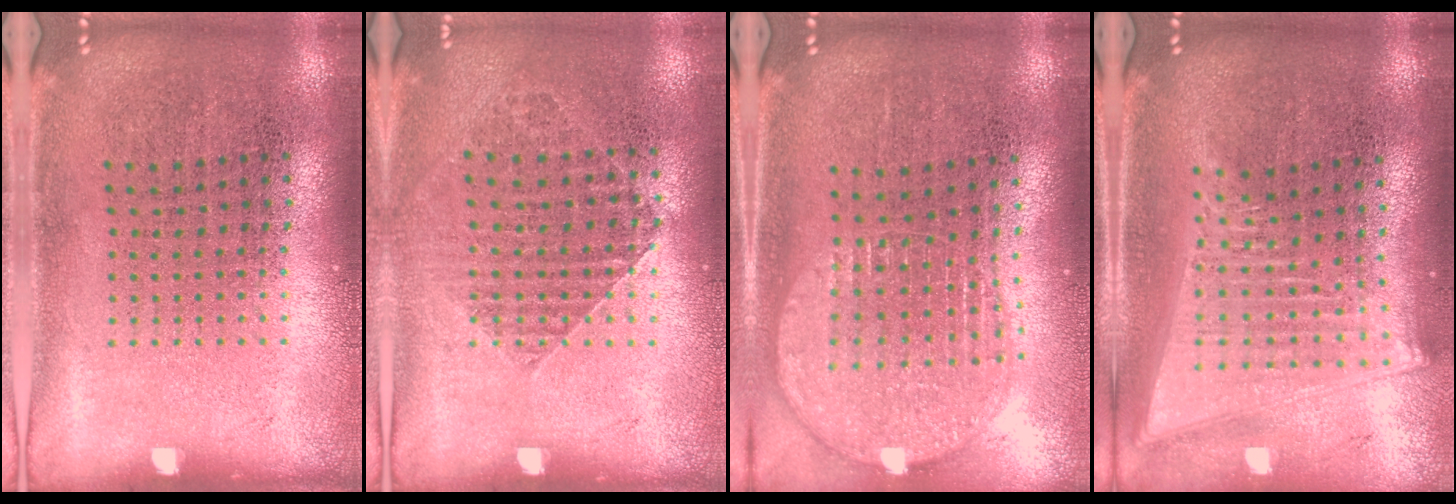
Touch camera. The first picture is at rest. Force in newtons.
{"total": 1.0, "press": 1.0, "slide": 0.2}
{"total": 1.7, "press": 1.5, "slide": 0.9}
{"total": 2.0, "press": 1.7, "slide": 1.1}